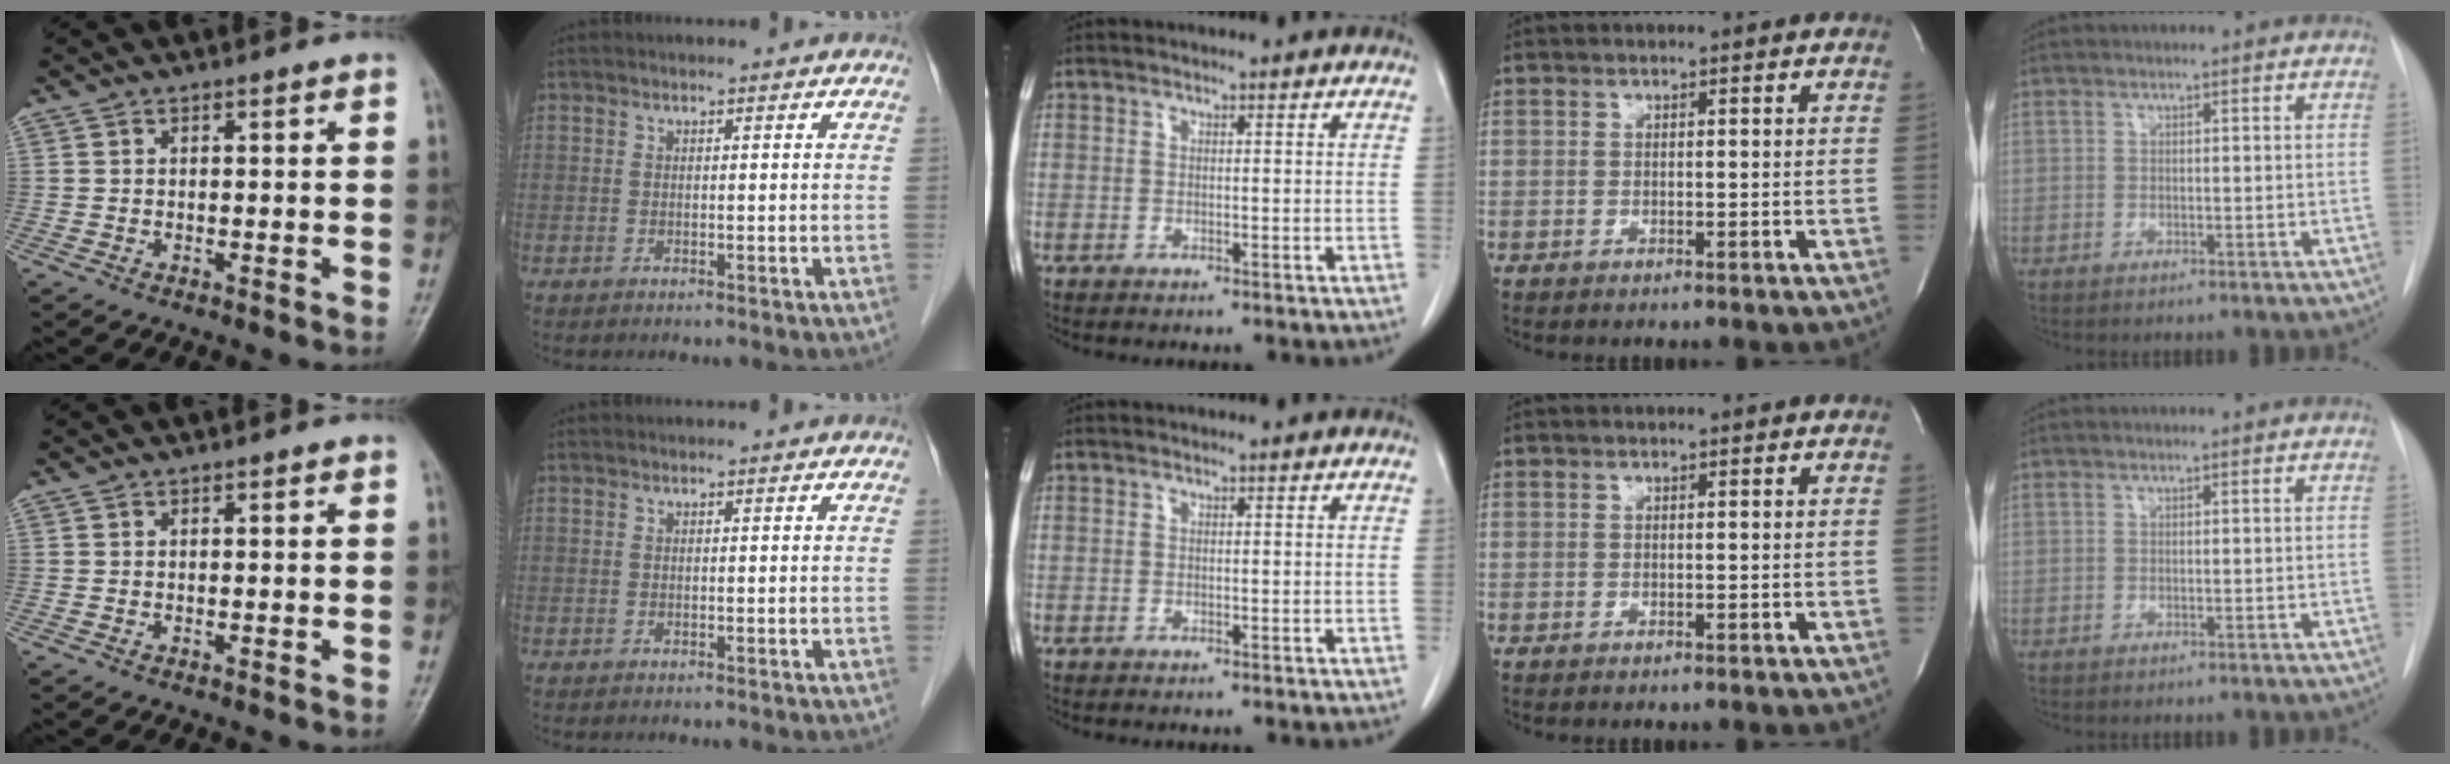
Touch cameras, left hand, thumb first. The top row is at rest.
{}